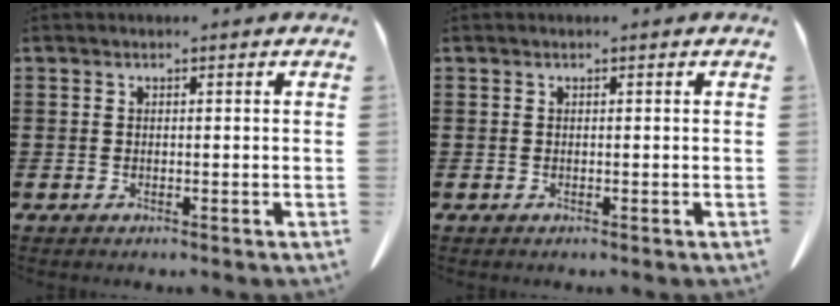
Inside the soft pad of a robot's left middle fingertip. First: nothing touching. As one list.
[{"total": 0.0}]